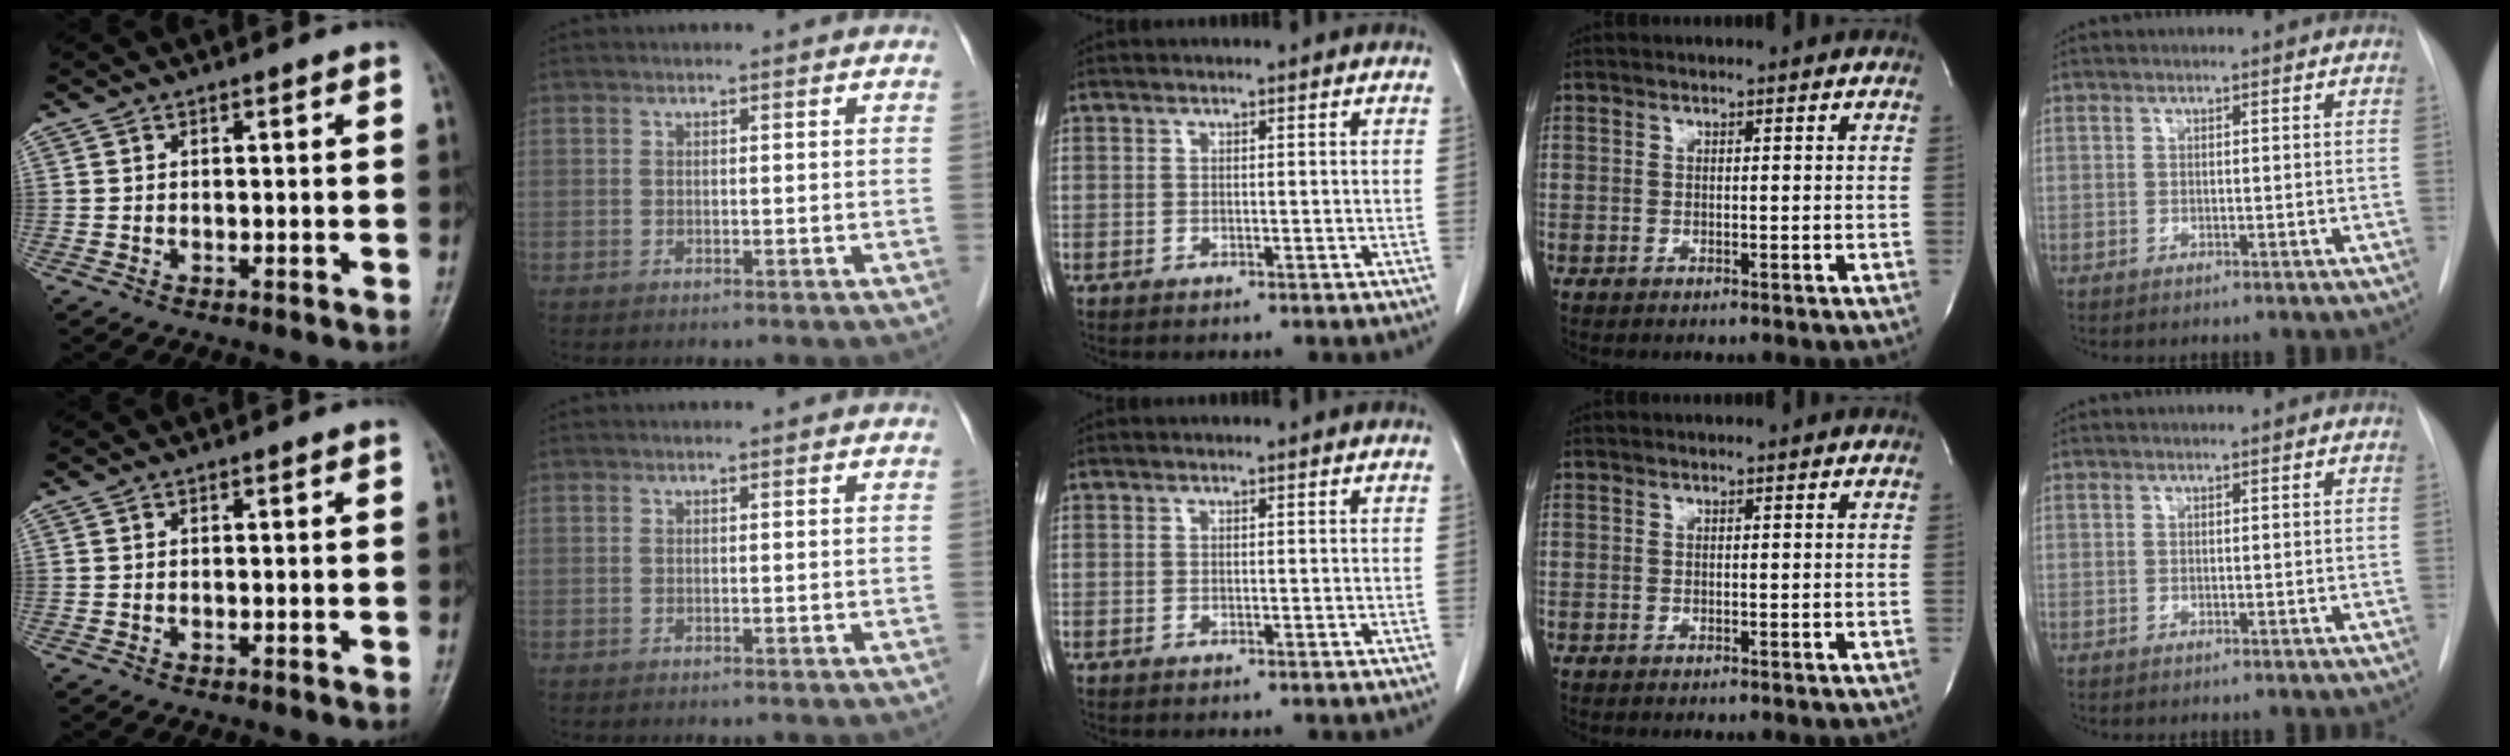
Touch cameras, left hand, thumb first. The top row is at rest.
{}